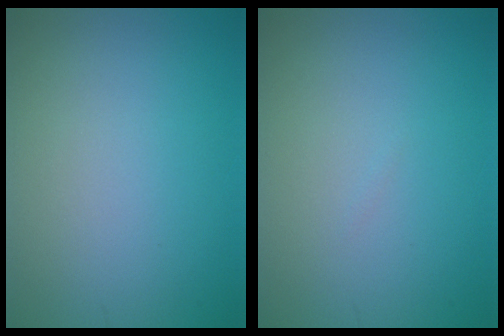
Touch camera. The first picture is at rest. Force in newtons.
{"total": 0.0}